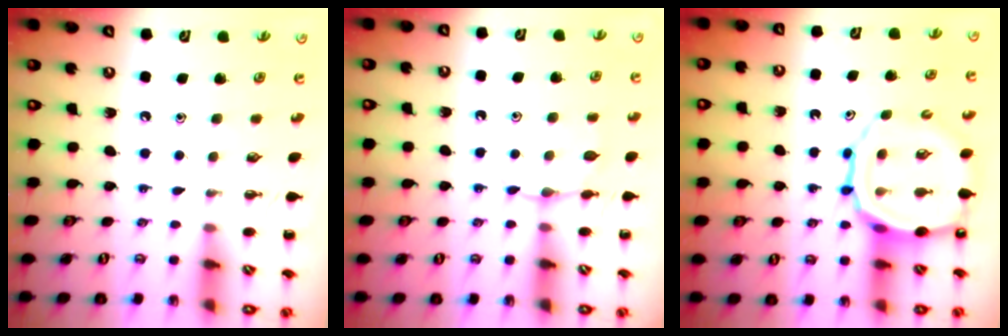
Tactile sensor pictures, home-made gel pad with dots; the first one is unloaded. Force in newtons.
{"total": 4.7, "press": 4.5, "slide": 1.4}
{"total": 13.7, "press": 13.5, "slide": 2.6}